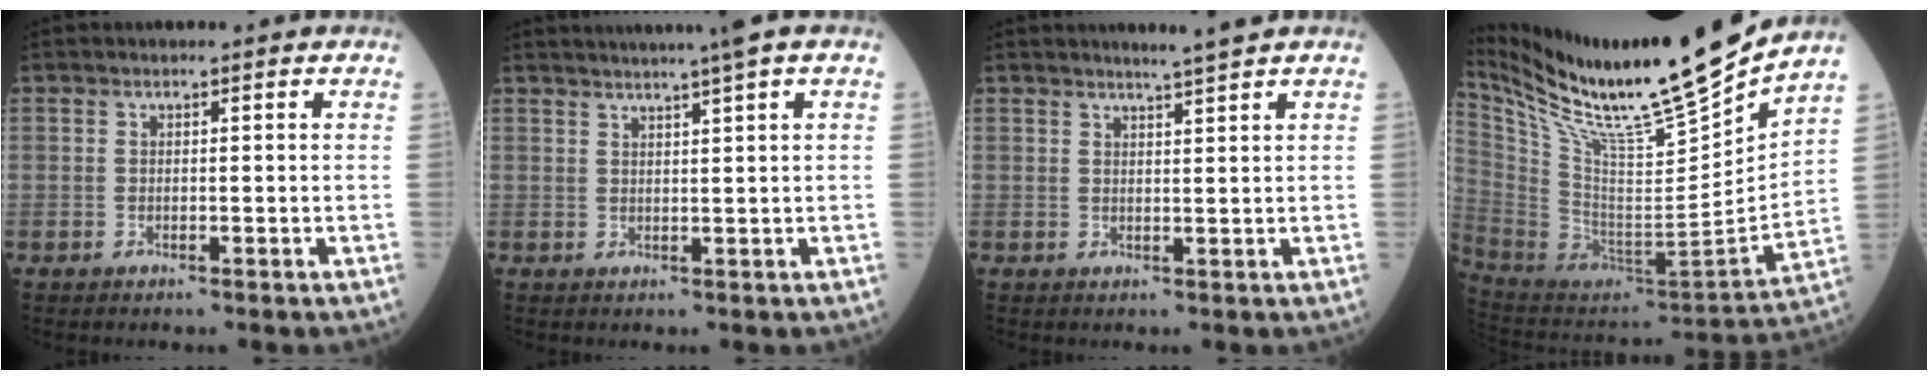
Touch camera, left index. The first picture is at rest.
{"total": 6.6, "force": [5.1, -1.2, 3.9], "torque": [-0.059, 0.014, 0.067]}
{"total": 2.7, "force": [2.4, -0.9, 0.9], "torque": [-0.017, -0.006, 0.040]}
{"total": 26.0, "force": [21.2, 0.0, 15.0], "torque": [-0.268, -0.051, 0.367]}